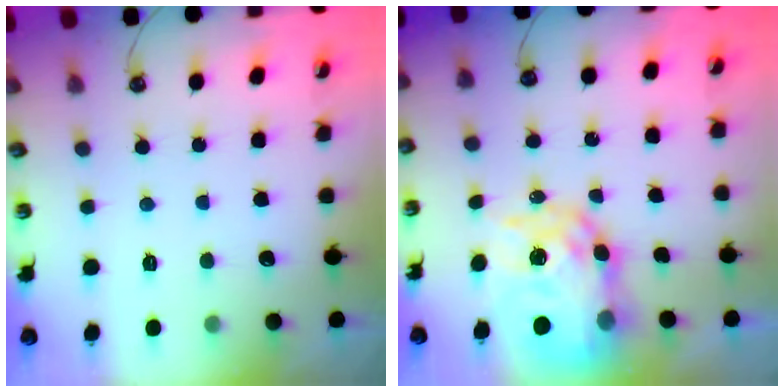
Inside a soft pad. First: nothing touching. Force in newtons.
{"total": 15.5, "press": 15.5, "slide": 1.3}